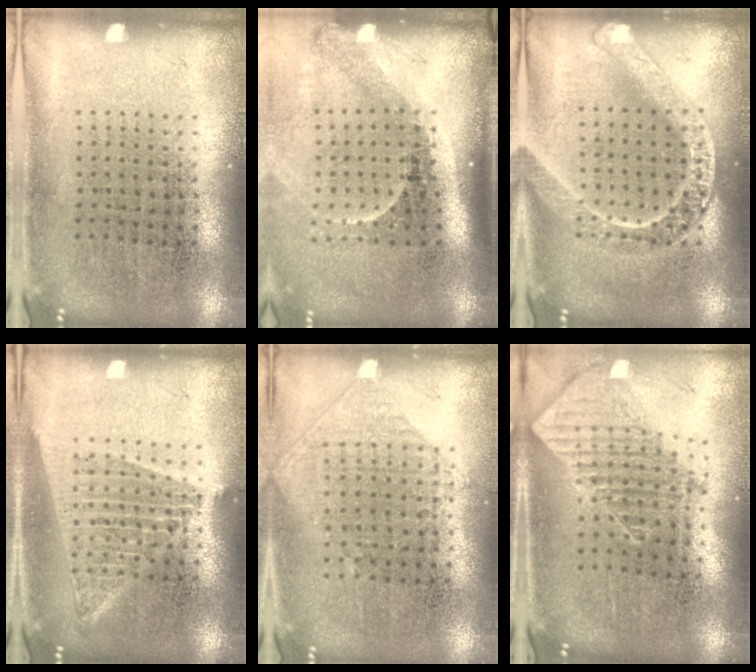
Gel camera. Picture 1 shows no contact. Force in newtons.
{"total": 2.2, "press": 1.5, "slide": 1.7}
{"total": 3.3, "press": 3.2, "slide": 0.4}
{"total": 1.6, "press": 1.5, "slide": 0.7}
{"total": 0.9, "press": 0.9, "slide": 0.3}
{"total": 1.8, "press": 1.5, "slide": 1.1}